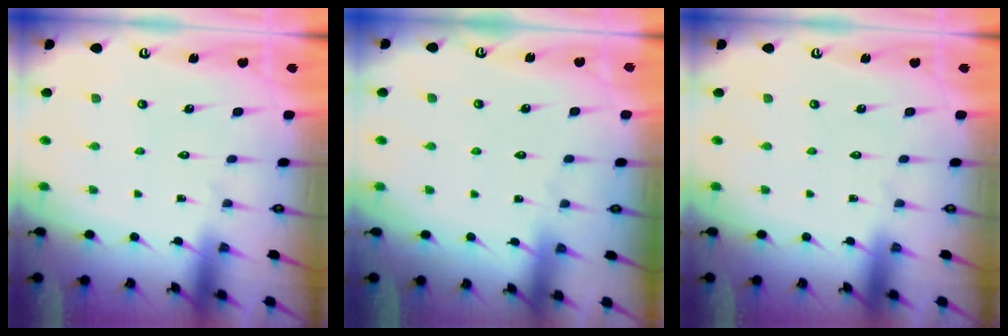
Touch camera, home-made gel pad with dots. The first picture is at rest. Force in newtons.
{"total": 2.2, "press": 2.2, "slide": 0.3}
{"total": 0.0}